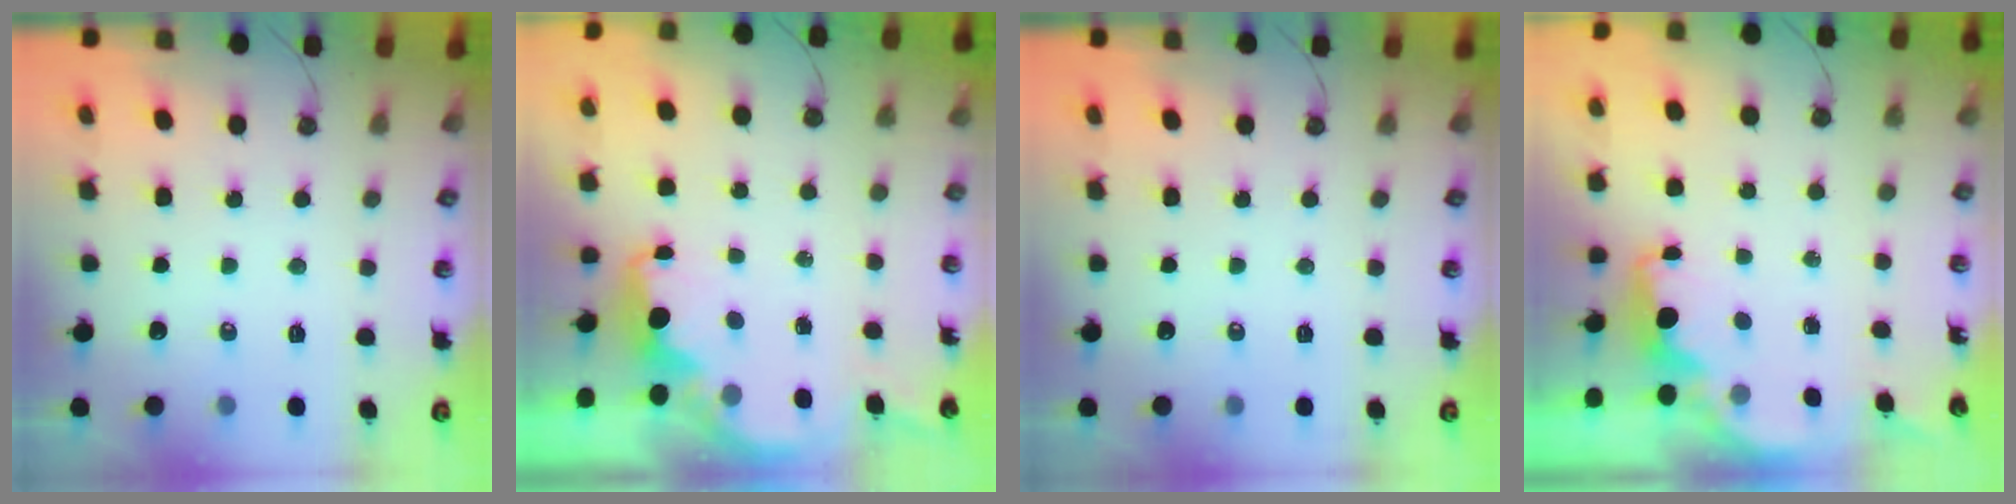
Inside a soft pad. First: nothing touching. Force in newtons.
{"total": 2.3, "press": 2.1, "slide": 0.9}
{"total": 0.0}
{"total": 2.0, "press": 1.8, "slide": 0.8}